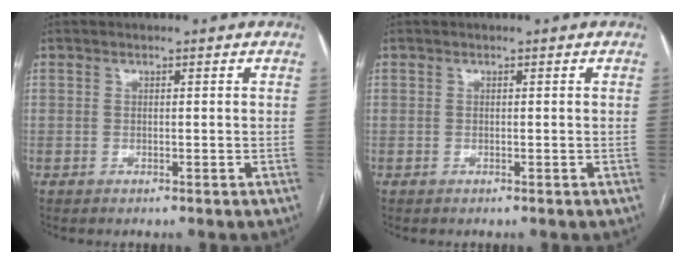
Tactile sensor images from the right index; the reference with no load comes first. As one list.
[{"total": 0.0}]